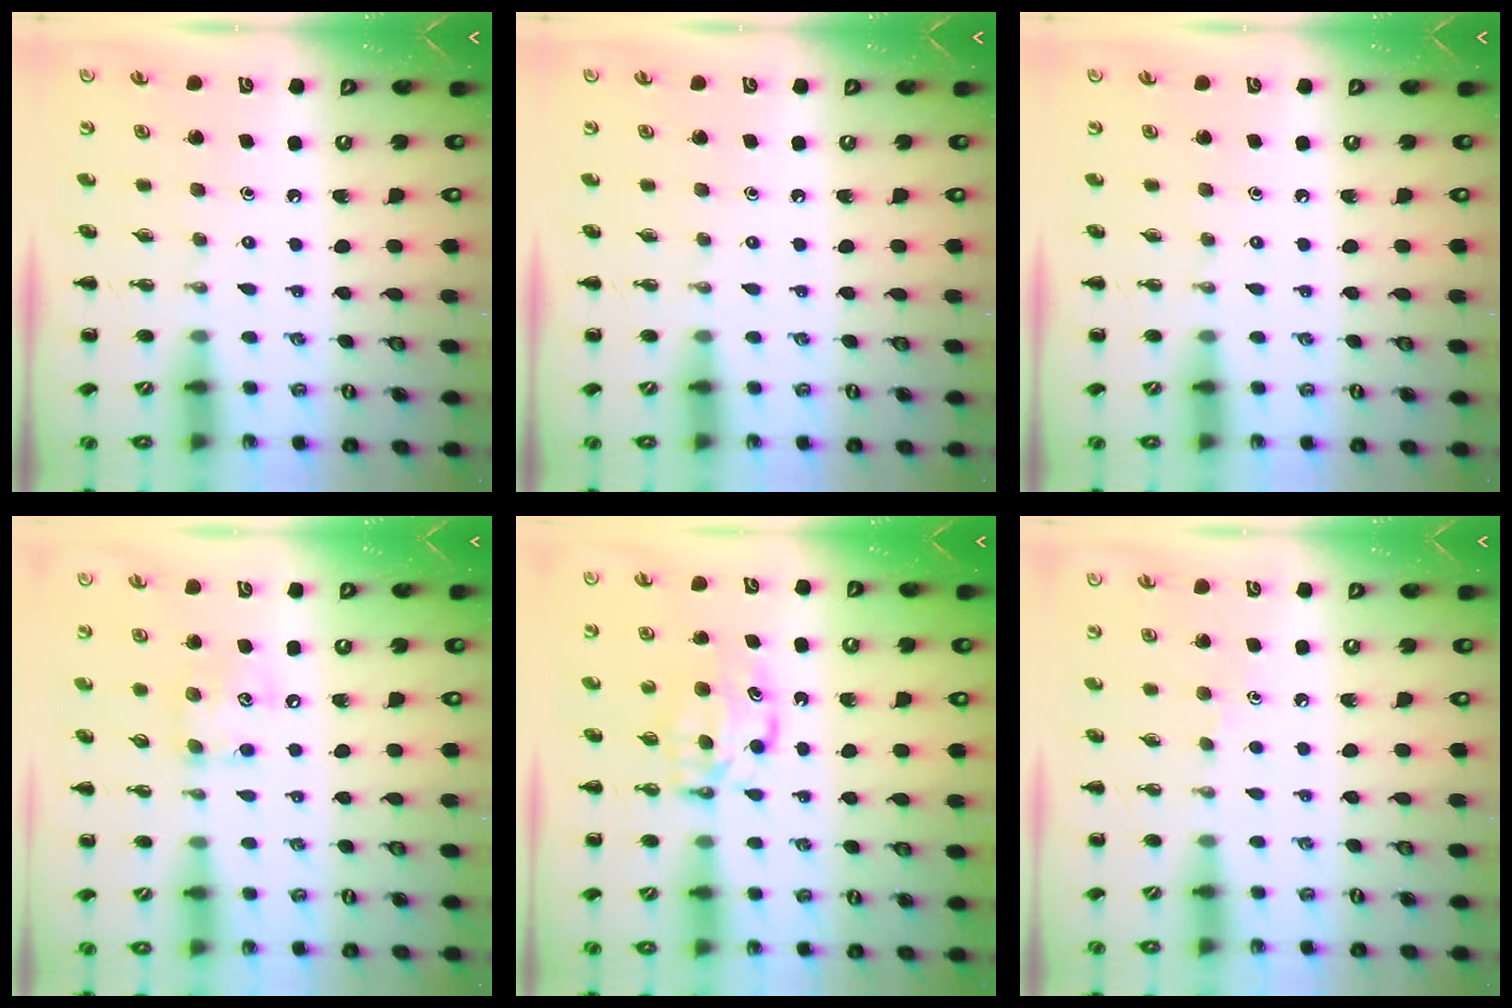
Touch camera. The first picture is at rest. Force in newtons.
{"total": 0.0}
{"total": 0.0}
{"total": 7.5, "press": 7.4, "slide": 0.9}
{"total": 6.8, "press": 6.8, "slide": 0.6}
{"total": 3.1, "press": 2.9, "slide": 1.1}